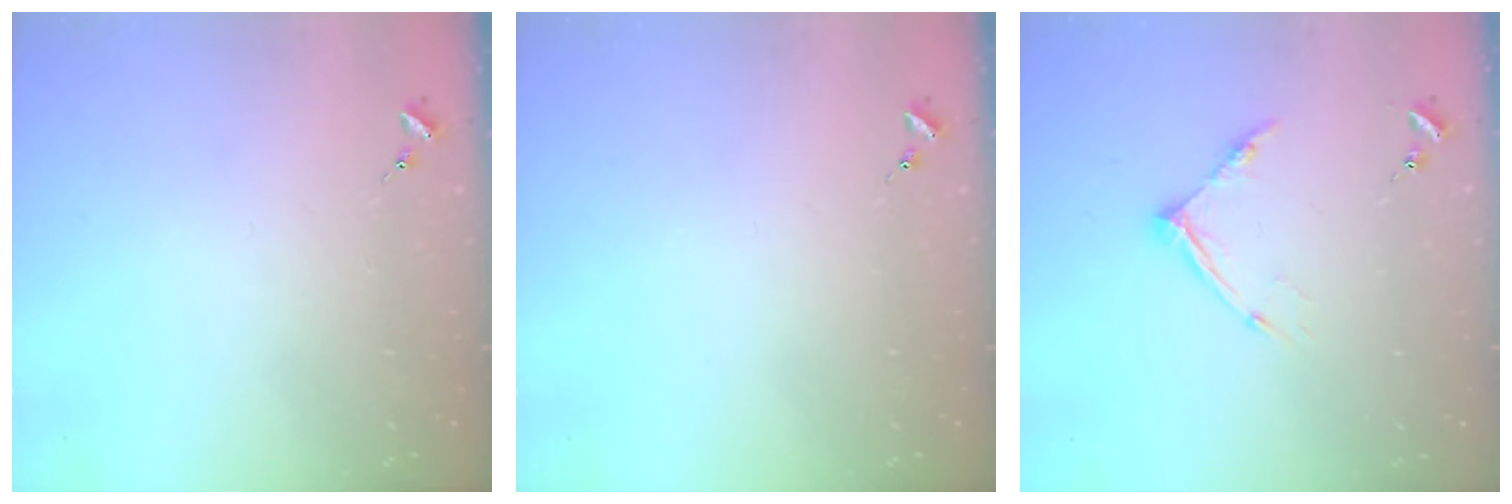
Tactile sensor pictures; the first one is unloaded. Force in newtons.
{"total": 0.0}
{"total": 10.0, "press": 9.9, "slide": 0.7}